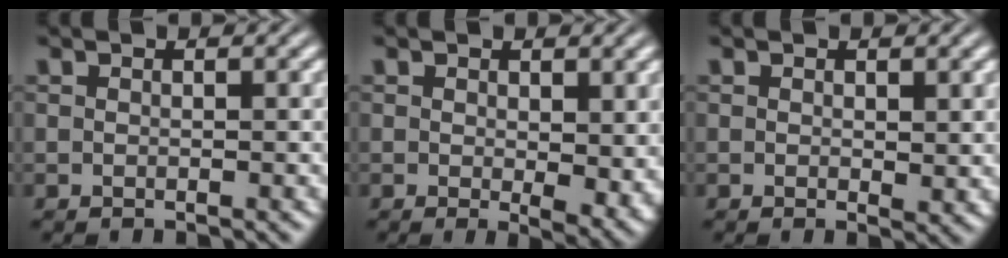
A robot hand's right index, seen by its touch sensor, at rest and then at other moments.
{"total": 2.2, "force": [0.2, 0.7, 2.1], "torque": [-0.026, -0.019, 0.009]}
{"total": 0.6, "force": [0.3, 0.3, 0.5], "torque": [-0.006, -0.009, 0.009]}